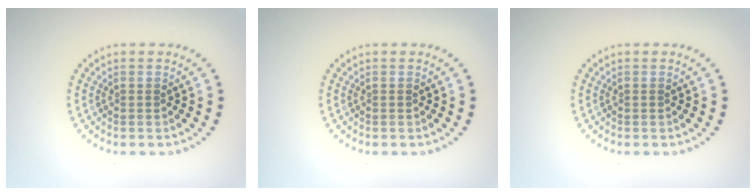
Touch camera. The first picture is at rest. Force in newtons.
{"total": 0.0}
{"total": 0.0}